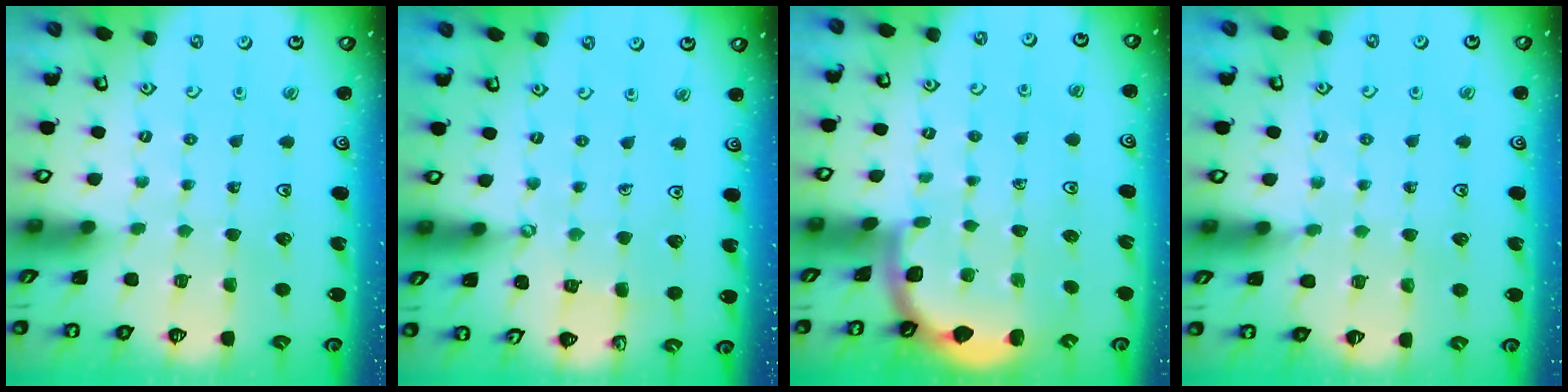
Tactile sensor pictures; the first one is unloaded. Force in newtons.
{"total": 3.7, "press": 3.7, "slide": 0.5}
{"total": 1.9, "press": 1.9, "slide": 0.0}
{"total": 3.8, "press": 3.7, "slide": 0.5}